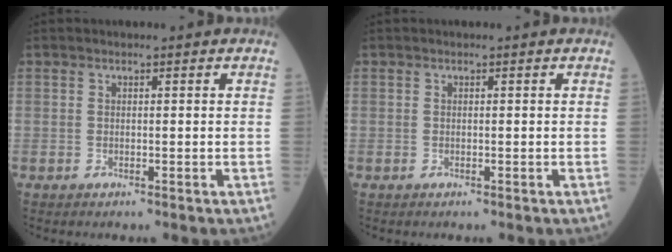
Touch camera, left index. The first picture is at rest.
{"total": 0.0}